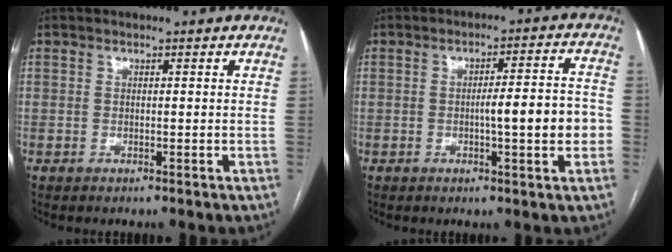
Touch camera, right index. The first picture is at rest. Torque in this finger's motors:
{"motor_torque": [1.30, -0.18, 0.62, 0.12]}